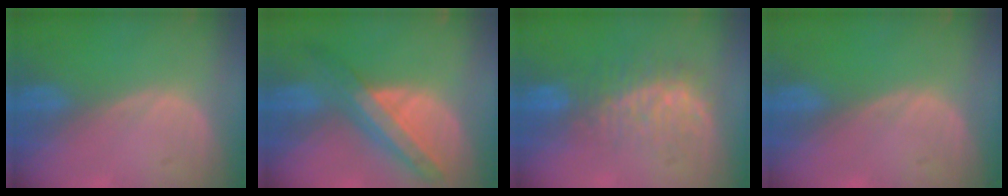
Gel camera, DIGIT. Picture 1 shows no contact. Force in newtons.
{"total": 8.7, "press": 7.6, "slide": 4.2}
{"total": 7.9, "press": 7.8, "slide": 1.1}
{"total": 0.0}